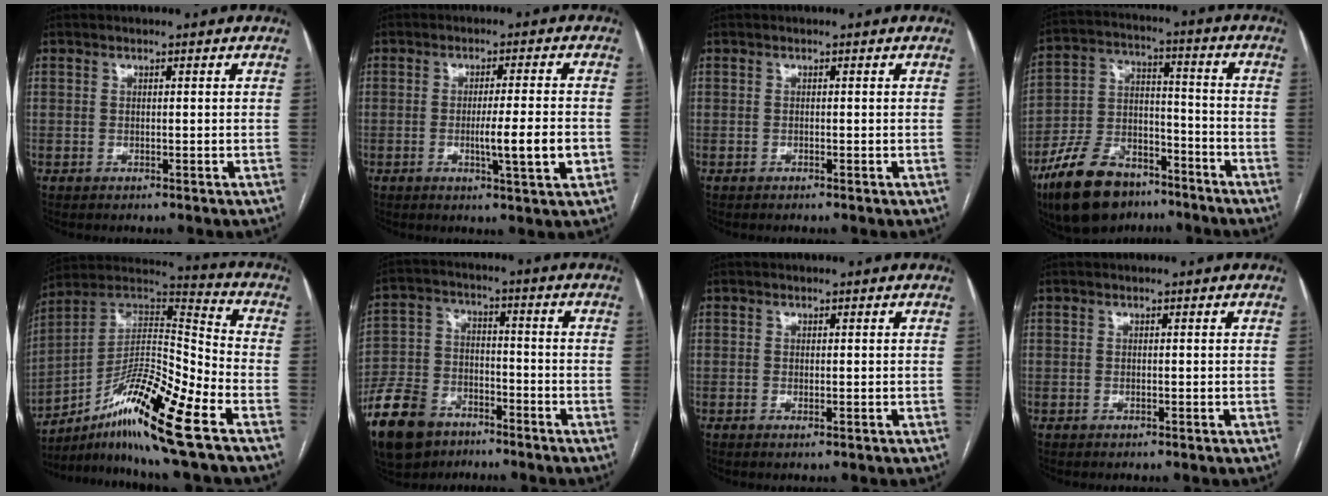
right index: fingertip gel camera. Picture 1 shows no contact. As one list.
[{"total": 6.9, "force": [-1.7, -0.1, 6.7], "torque": [-0.105, -0.009, -0.024]}, {"total": 0.0}, {"total": 15.8, "force": [-11.2, 7.9, 7.9], "torque": [-0.161, 0.015, -0.196]}, {"total": 18.4, "force": [-9.9, 0.9, 15.5], "torque": [-0.294, 0.006, -0.170]}, {"total": 13.8, "force": [-9.2, 8.2, 6.2], "torque": [-0.146, -0.002, -0.166]}, {"total": 0.6, "force": [-0.3, 0.1, 0.5], "torque": [-0.008, -0.002, -0.003]}, {"total": 0.0}]